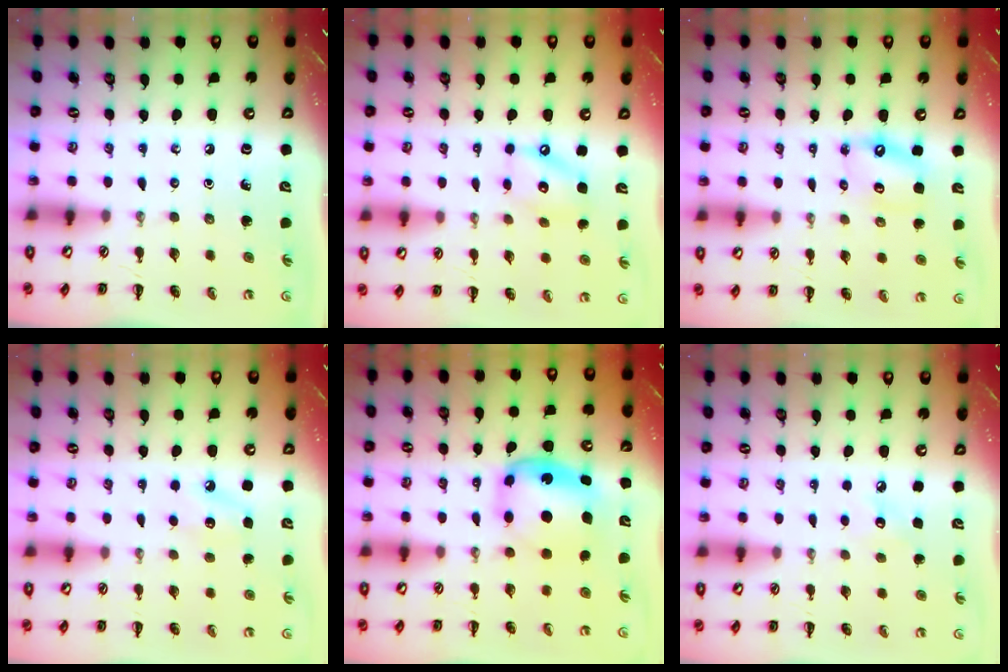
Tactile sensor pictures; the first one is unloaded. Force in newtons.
{"total": 9.9, "press": 9.8, "slide": 1.4}
{"total": 8.9, "press": 8.6, "slide": 2.1}
{"total": 8.6, "press": 8.5, "slide": 1.6}
{"total": 6.0, "press": 5.9, "slide": 1.3}
{"total": 3.6, "press": 3.5, "slide": 0.9}